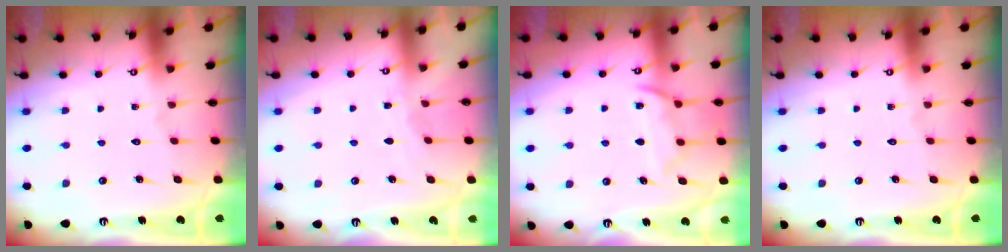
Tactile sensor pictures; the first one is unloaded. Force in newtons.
{"total": 3.1, "press": 3.1, "slide": 0.4}
{"total": 11.5, "press": 11.5, "slide": 1.2}
{"total": 0.0}